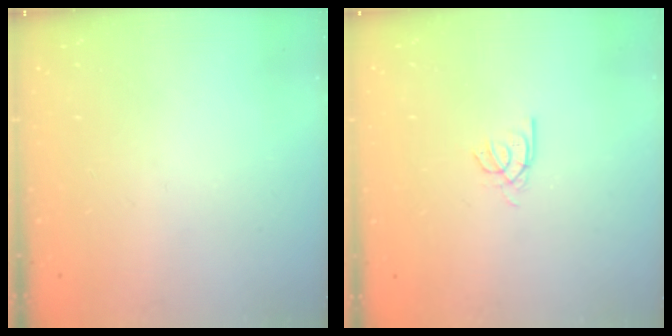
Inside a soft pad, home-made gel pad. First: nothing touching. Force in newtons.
{"total": 2.2, "press": 2.2, "slide": 0.2}